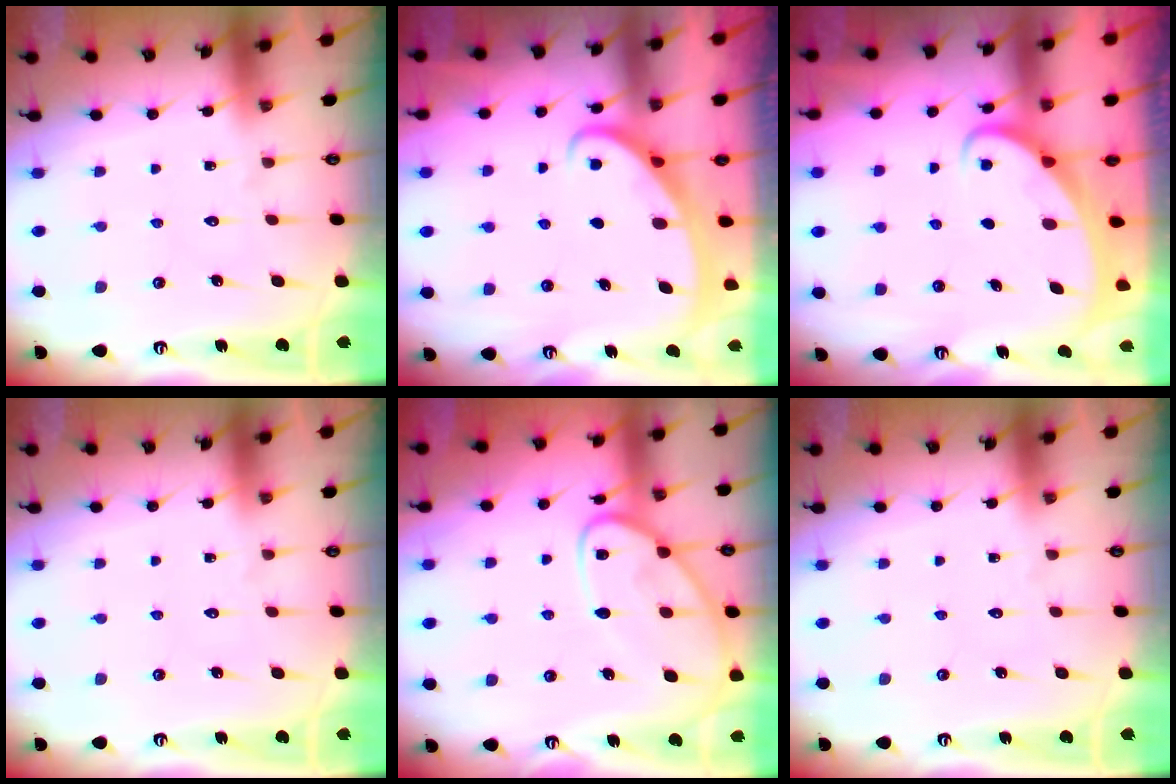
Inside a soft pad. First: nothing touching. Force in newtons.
{"total": 2.6, "press": 2.6, "slide": 0.4}
{"total": 2.0, "press": 2.0, "slide": 0.1}
{"total": 0.0}
{"total": 11.3, "press": 11.2, "slide": 1.0}
{"total": 0.0}